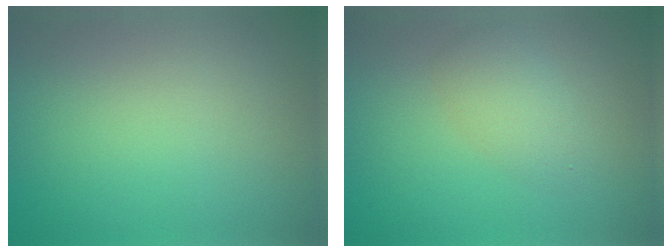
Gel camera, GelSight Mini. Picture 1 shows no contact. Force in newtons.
{"total": 2.5, "press": 2.5, "slide": 0.1}